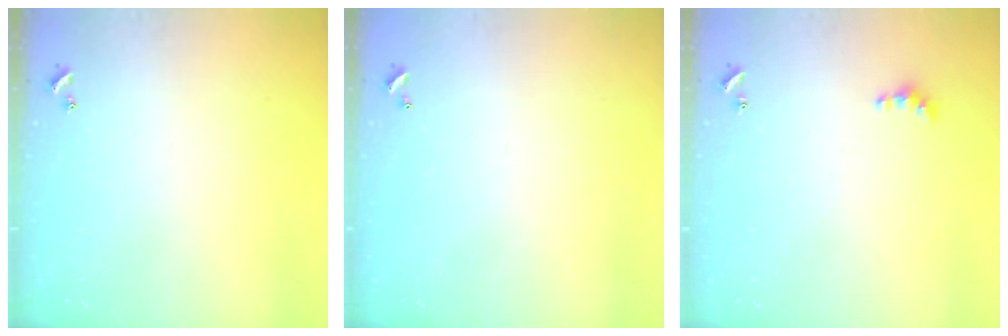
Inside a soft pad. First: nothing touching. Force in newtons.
{"total": 2.8, "press": 2.8, "slide": 0.1}
{"total": 2.8, "press": 2.8, "slide": 0.5}